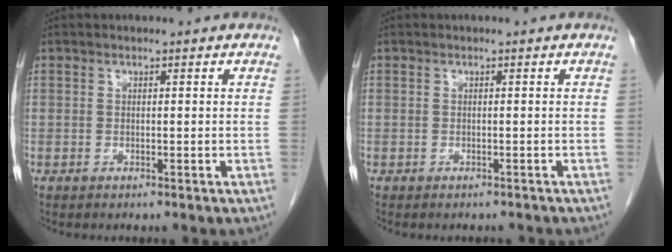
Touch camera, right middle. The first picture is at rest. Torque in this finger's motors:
{"motor_torque": [0.24, -0.21, -0.01, 0.00]}